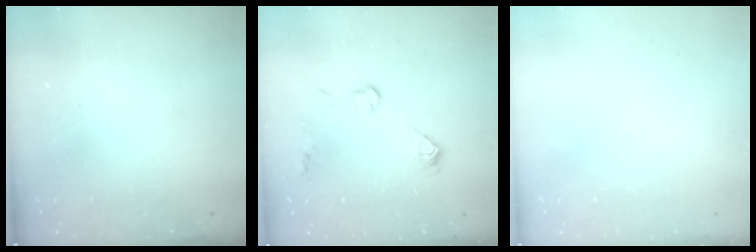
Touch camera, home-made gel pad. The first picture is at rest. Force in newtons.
{"total": 8.6, "press": 8.6, "slide": 0.4}
{"total": 0.0}